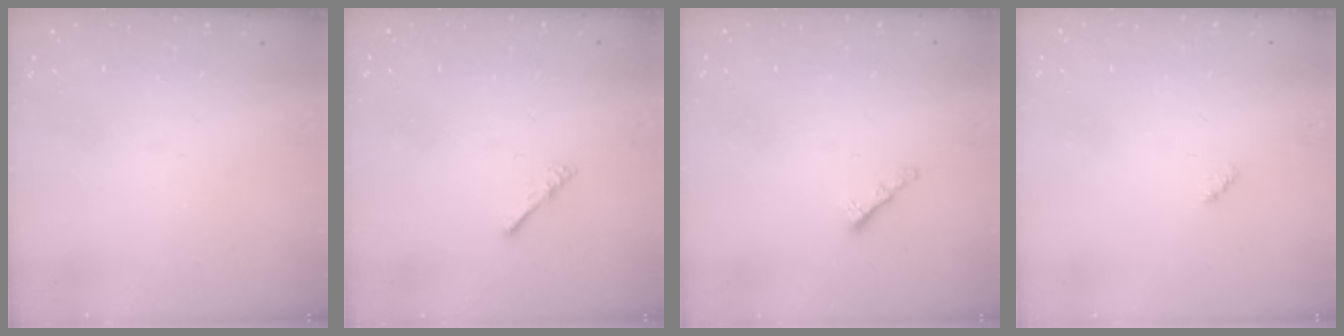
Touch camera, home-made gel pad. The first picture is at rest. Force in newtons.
{"total": 1.6, "press": 1.6, "slide": 0.4}
{"total": 1.3, "press": 1.2, "slide": 0.5}
{"total": 2.4, "press": 2.4, "slide": 0.5}